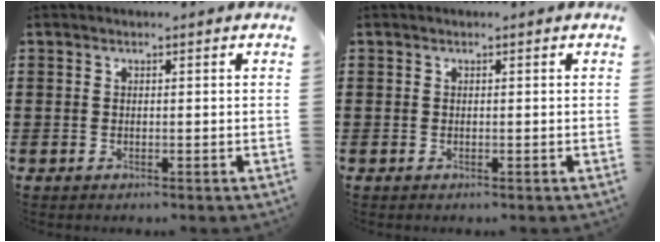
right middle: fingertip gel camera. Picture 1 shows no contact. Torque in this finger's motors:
{"motor_torque": [-0.10, -0.42, 0.05, 0.02]}